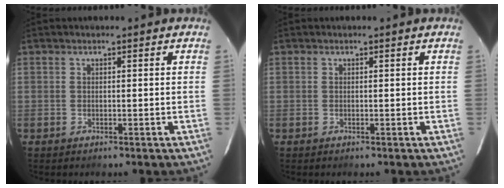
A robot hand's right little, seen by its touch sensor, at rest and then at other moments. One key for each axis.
{"total": 0.0}